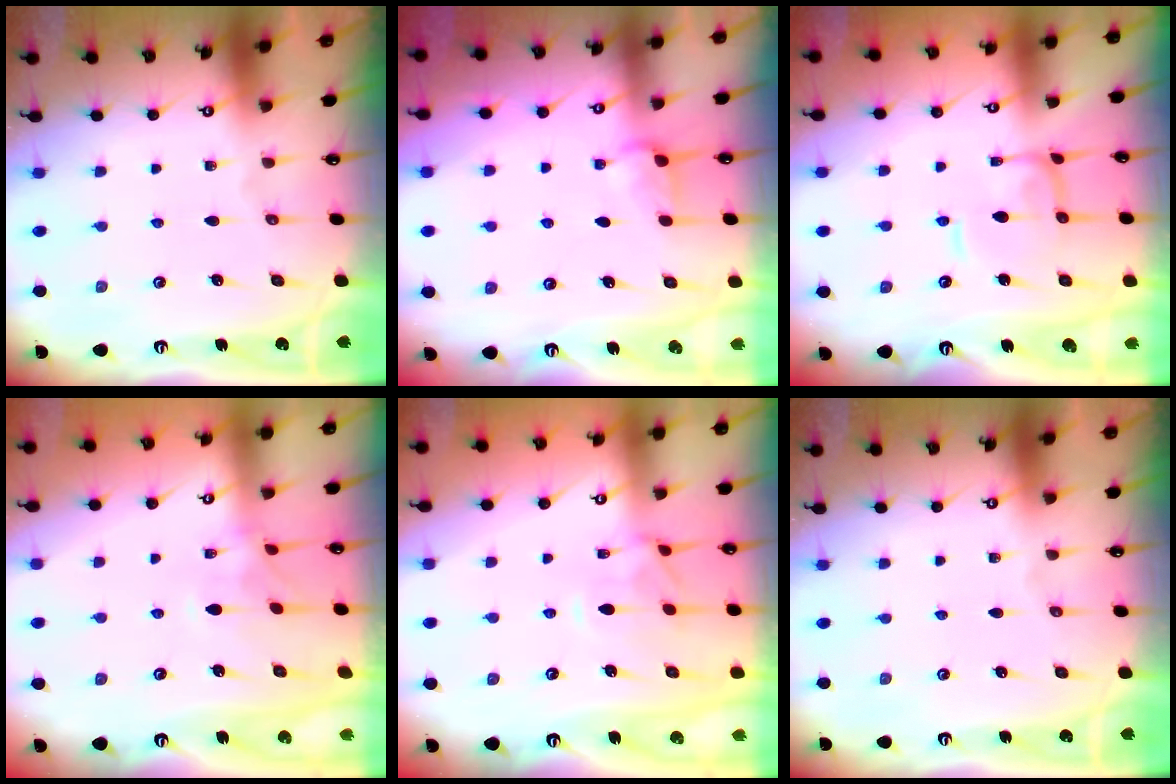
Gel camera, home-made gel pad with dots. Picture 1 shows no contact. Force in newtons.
{"total": 2.5, "press": 2.5, "slide": 0.6}
{"total": 1.0, "press": 0.9, "slide": 0.4}
{"total": 1.2, "press": 0.8, "slide": 0.9}
{"total": 1.8, "press": 1.5, "slide": 1.0}
{"total": 0.0}